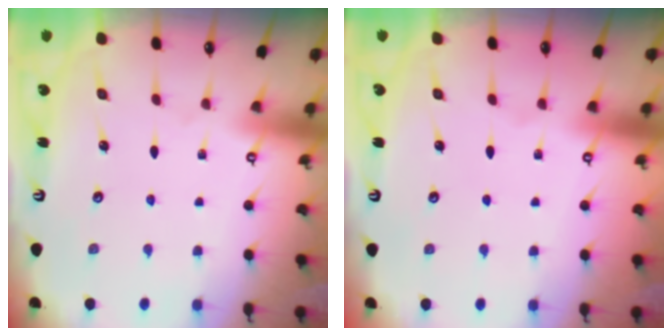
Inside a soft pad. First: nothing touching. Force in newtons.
{"total": 0.0}